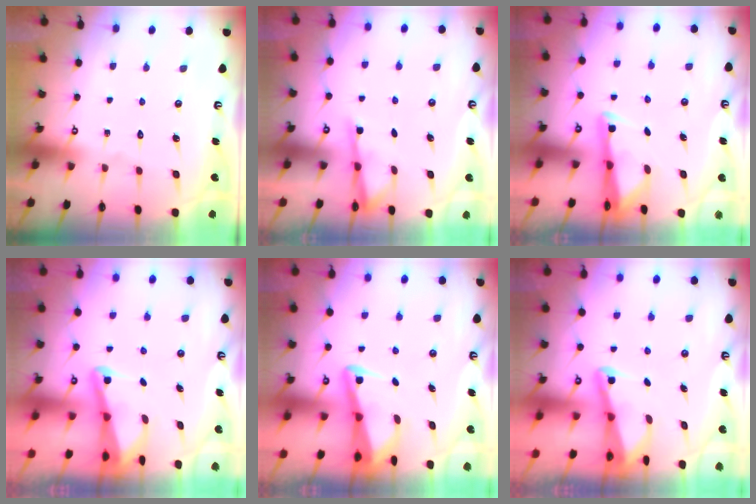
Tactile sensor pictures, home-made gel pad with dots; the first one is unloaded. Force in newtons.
{"total": 3.6, "press": 3.6, "slide": 0.4}
{"total": 3.0, "press": 2.9, "slide": 0.4}
{"total": 2.2, "press": 2.2, "slide": 0.3}
{"total": 3.3, "press": 3.3, "slide": 0.3}
{"total": 2.2, "press": 2.2, "slide": 0.3}